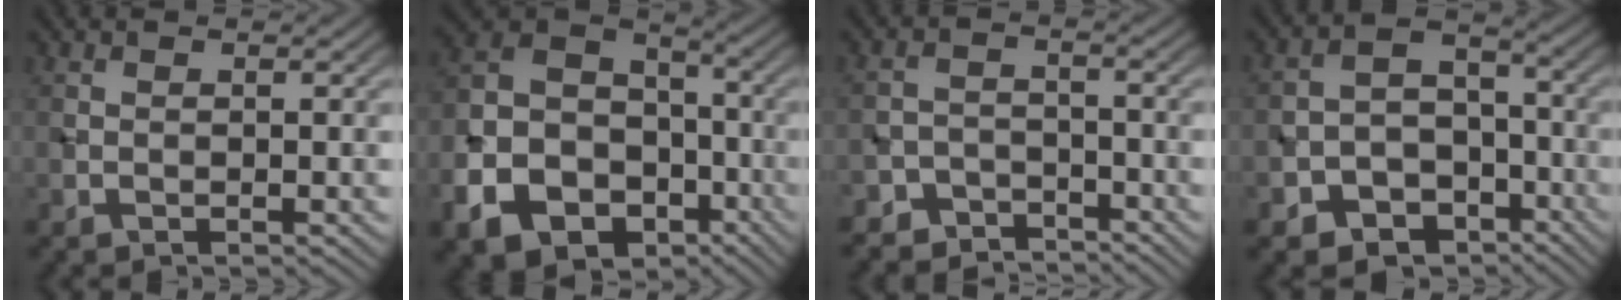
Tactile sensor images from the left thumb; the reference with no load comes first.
{"total": 15.8, "force": [-7.3, 11.7, 7.7], "torque": [-0.216, -0.049, -0.128]}
{"total": 4.3, "force": [-3.8, 1.9, 0.2], "torque": [0.006, -0.003, -0.073]}
{"total": 9.5, "force": [-5.1, 6.9, 4.1], "torque": [-0.075, -0.017, -0.089]}